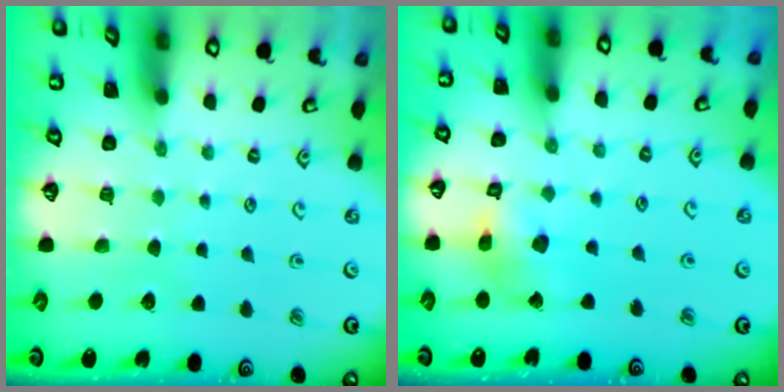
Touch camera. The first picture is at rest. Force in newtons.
{"total": 10.0, "press": 10.0, "slide": 1.2}